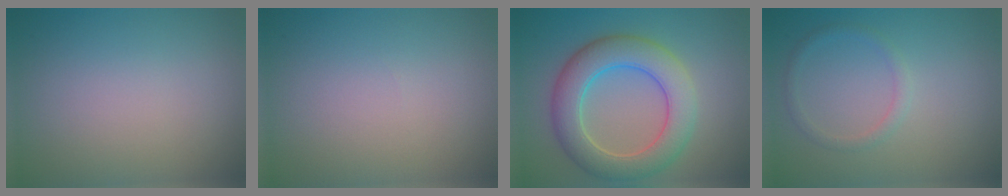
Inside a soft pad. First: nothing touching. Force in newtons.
{"total": 0.0}
{"total": 6.7, "press": 6.7, "slide": 0.5}
{"total": 1.2, "press": 1.2, "slide": 0.1}